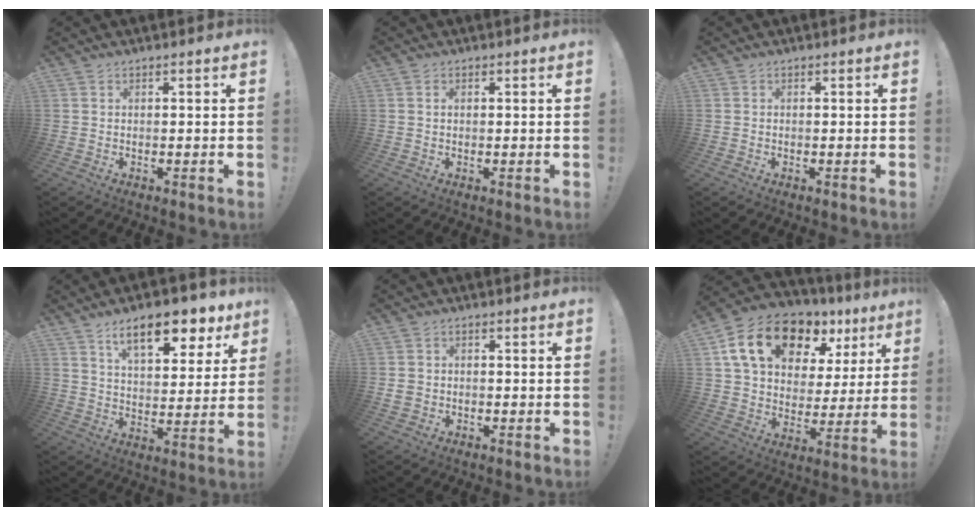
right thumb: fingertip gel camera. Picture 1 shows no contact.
{"total": 0.9, "force": [0.3, 0.6, 0.6], "torque": [-0.013, 0.003, 0.006]}
{"total": 0.0}
{"total": 14.8, "force": [9.0, 5.9, 10.2], "torque": [-0.146, -0.051, 0.149]}
{"total": 2.8, "force": [-0.6, 2.5, 0.9], "torque": [-0.016, 0.008, -0.009]}
{"total": 19.5, "force": [11.3, 11.0, 11.4], "torque": [-0.195, -0.051, 0.208]}